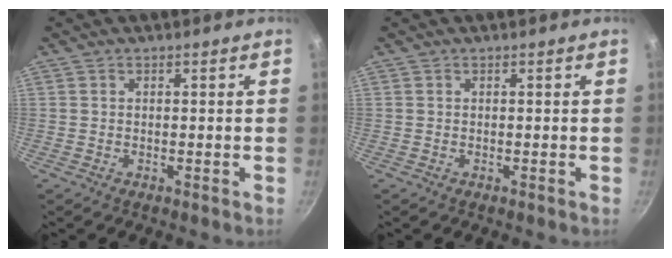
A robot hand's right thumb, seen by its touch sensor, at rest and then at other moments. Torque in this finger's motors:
{"motor_torque": [0.01, 0.01, -0.01, 0.01, 0.00]}